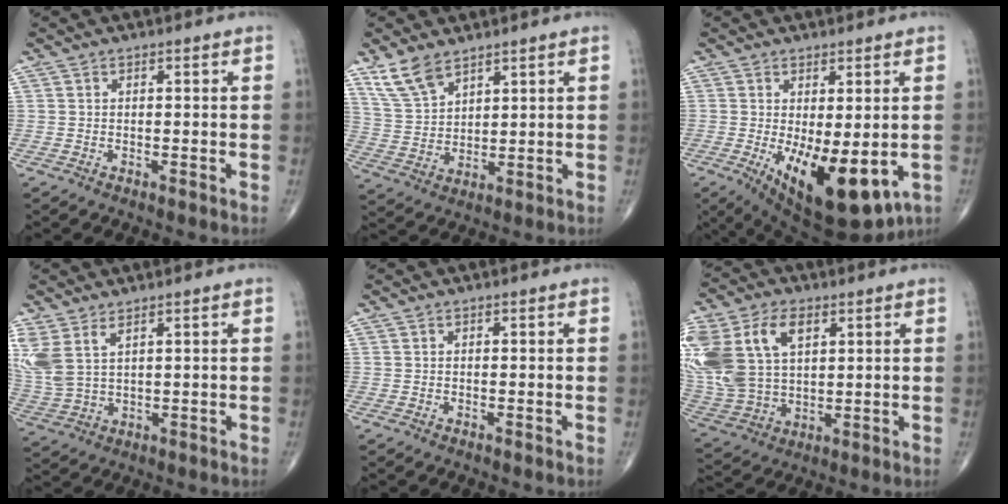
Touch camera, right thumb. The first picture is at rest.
{"total": 7.6, "force": [5.5, 3.5, 3.9], "torque": [-0.069, -0.020, 0.120]}
{"total": 15.1, "force": [-3.8, 6.3, 13.1], "torque": [-0.196, -0.027, -0.036]}
{"total": 9.3, "force": [4.4, 4.7, 6.7], "torque": [-0.170, -0.008, 0.103]}
{"total": 0.0}
{"total": 23.9, "force": [7.9, 15.6, 16.3], "torque": [-0.390, 0.022, 0.163]}